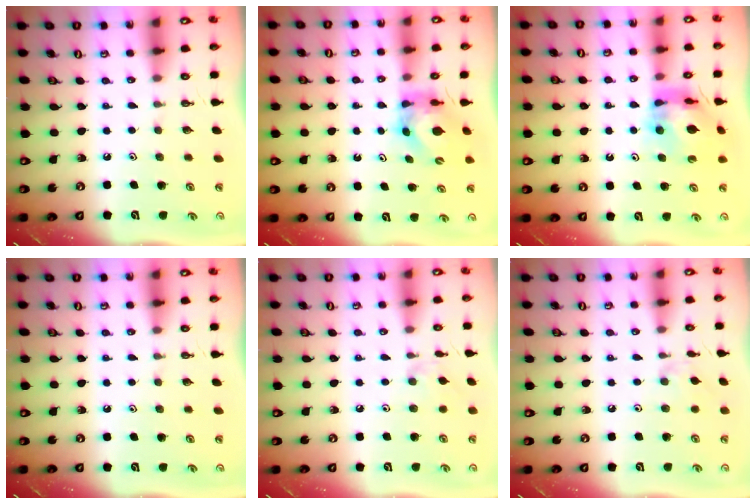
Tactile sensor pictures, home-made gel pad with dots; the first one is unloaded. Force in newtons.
{"total": 5.7, "press": 5.7, "slide": 0.5}
{"total": 12.0, "press": 11.9, "slide": 1.3}
{"total": 0.0}
{"total": 2.8, "press": 2.7, "slide": 0.4}
{"total": 2.8, "press": 2.7, "slide": 0.4}